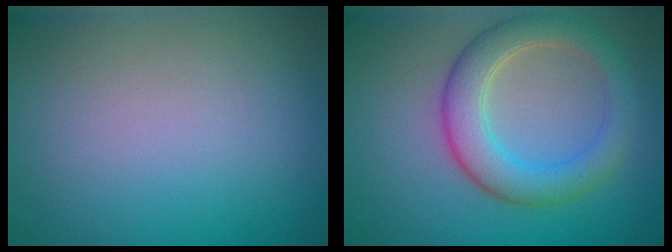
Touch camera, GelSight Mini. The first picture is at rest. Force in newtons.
{"total": 4.9, "press": 4.9, "slide": 0.4}